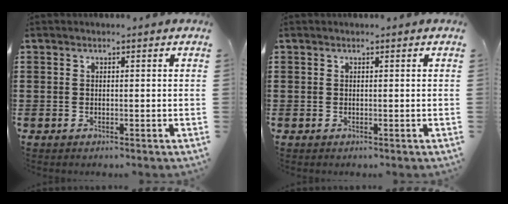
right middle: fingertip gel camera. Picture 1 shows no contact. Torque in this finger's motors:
{"motor_torque": [0.00, 0.00, 0.00, -0.01]}